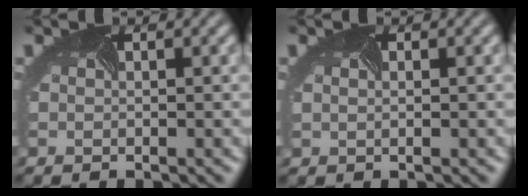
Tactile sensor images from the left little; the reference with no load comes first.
{"total": 1.6, "force": [0.5, 1.1, 1.1], "torque": [-0.008, 0.006, -0.004]}